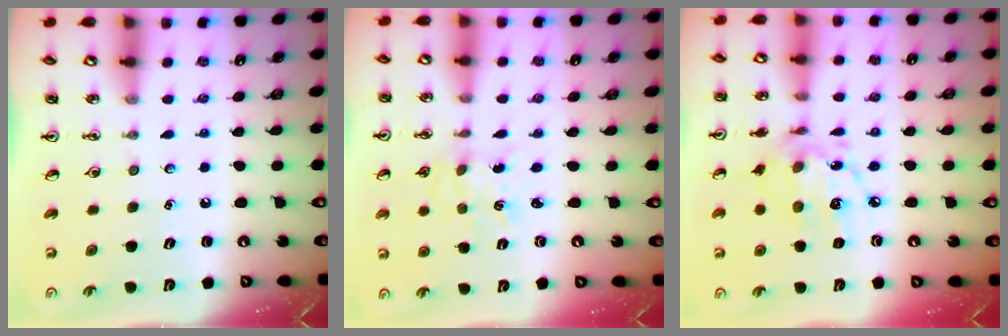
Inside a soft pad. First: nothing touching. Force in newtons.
{"total": 2.3, "press": 2.3, "slide": 0.3}
{"total": 11.7, "press": 11.7, "slide": 0.7}